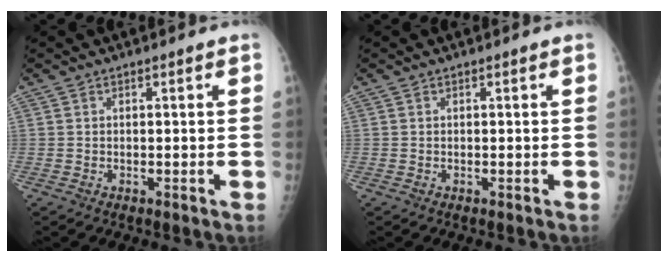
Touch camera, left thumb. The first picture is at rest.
{"total": 0.0}